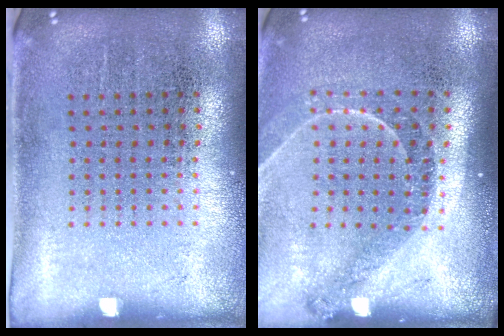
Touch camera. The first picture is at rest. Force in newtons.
{"total": 1.3, "press": 1.3, "slide": 0.2}